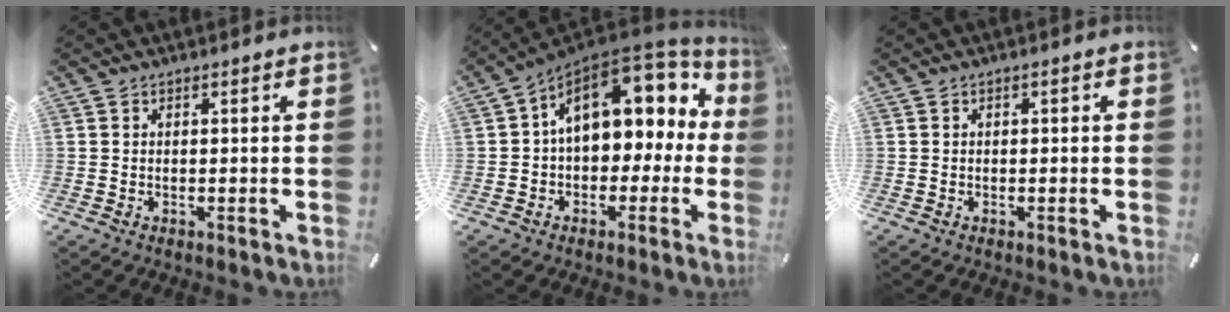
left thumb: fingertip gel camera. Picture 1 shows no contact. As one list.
[{"total": 15.7, "force": [5.5, 10.1, 10.7], "torque": [-0.158, -0.026, 0.098]}, {"total": 0.5, "force": [-0.2, 0.4, 0.3], "torque": [-0.006, 0.000, -0.005]}]